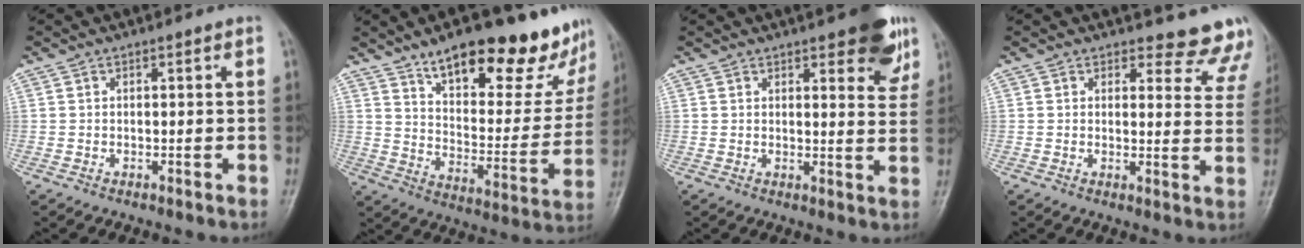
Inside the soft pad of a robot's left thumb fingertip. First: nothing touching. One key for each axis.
{"total": 24.4, "fx": 17.1, "fy": 8.6, "fz": 15.2, "tx": -0.165, "ty": -0.082, "tz": 0.252}
{"total": 10.0, "fx": 6.4, "fy": 3.4, "fz": 6.9, "tx": -0.054, "ty": -0.029, "tz": 0.075}
{"total": 9.9, "fx": 9.4, "fy": 3.1, "fz": 0.3, "tx": 0.048, "ty": -0.077, "tz": 0.079}